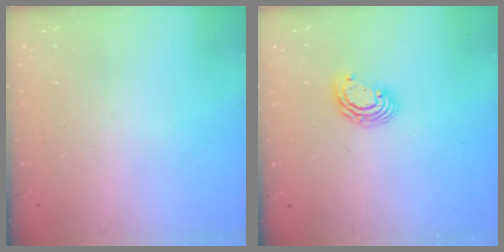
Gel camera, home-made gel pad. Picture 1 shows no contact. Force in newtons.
{"total": 5.4, "press": 5.4, "slide": 0.2}